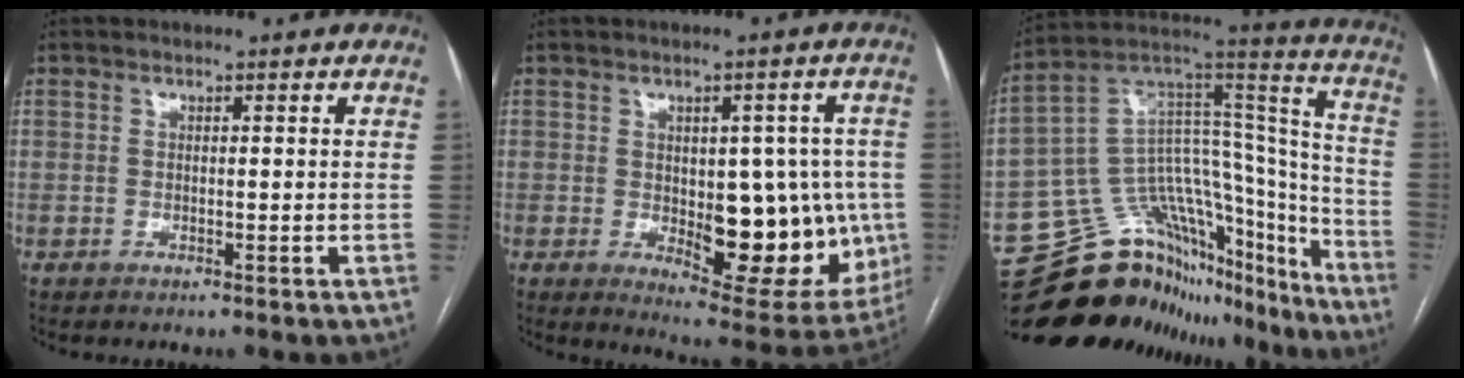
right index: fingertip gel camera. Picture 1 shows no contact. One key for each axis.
{"total": 16.0, "fx": -1.8, "fy": 7.1, "fz": 14.3, "tx": -0.166, "ty": 0.001, "tz": -0.004}
{"total": 28.4, "fx": -22.6, "fy": 13.0, "fz": 11.4, "tx": -0.128, "ty": 0.066, "tz": -0.330}